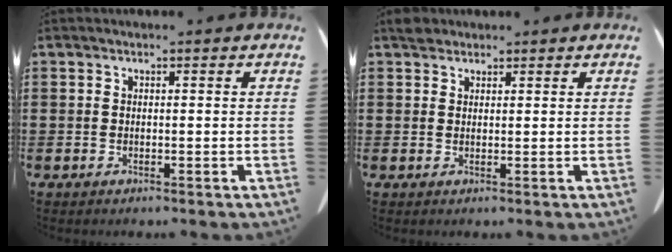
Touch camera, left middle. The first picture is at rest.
{"total": 2.0, "force": [1.7, 0.8, 0.5], "torque": [-0.016, 0.002, 0.035]}